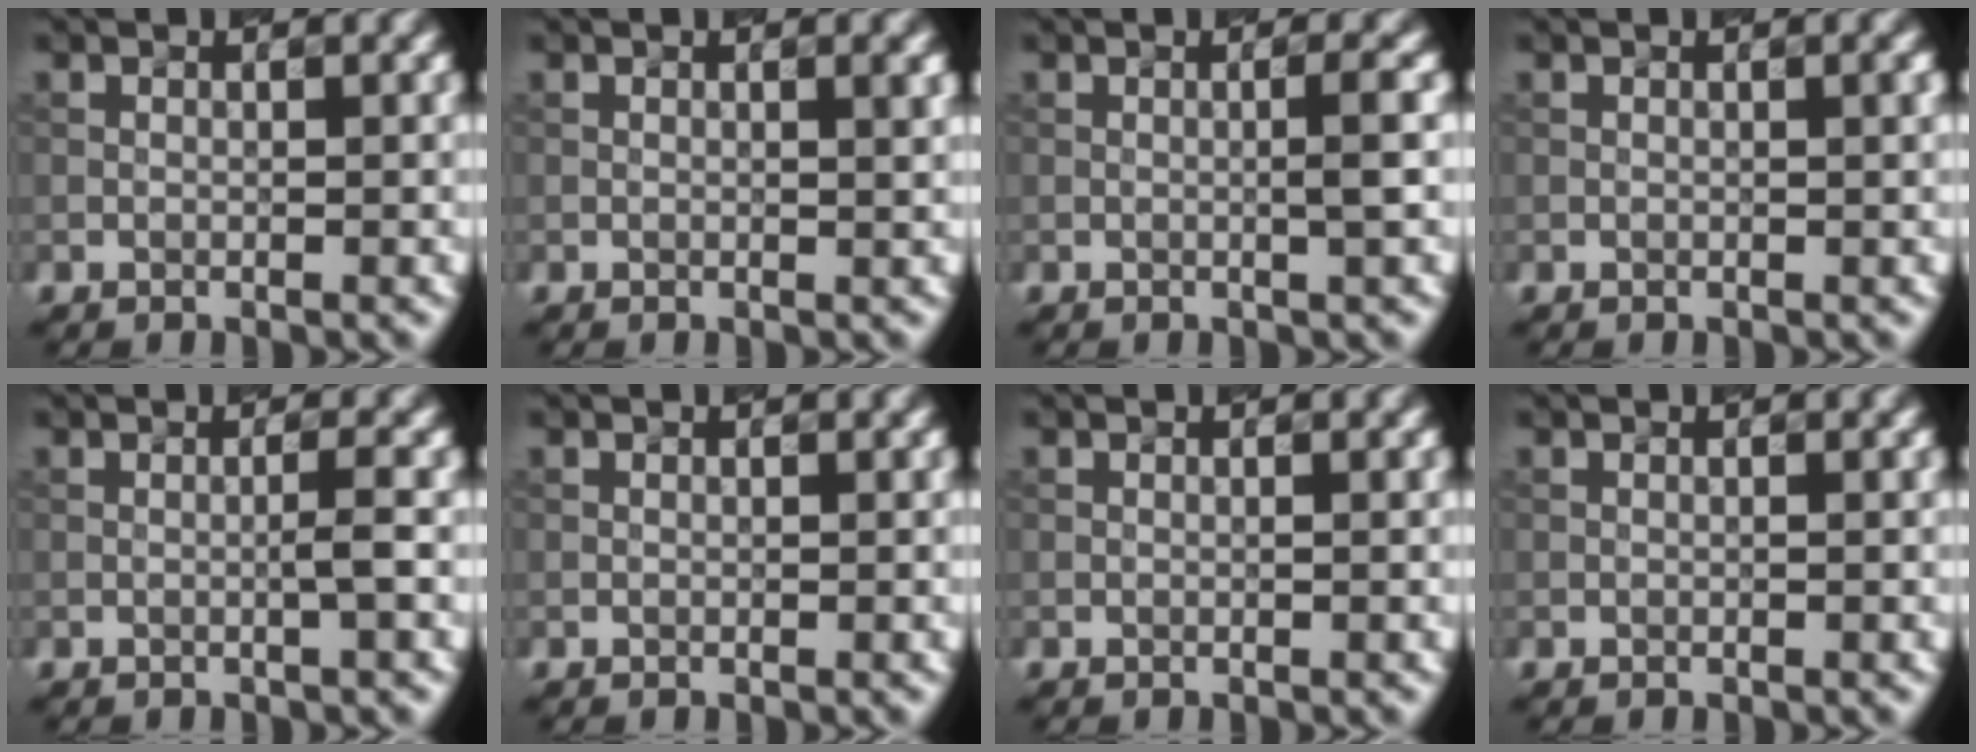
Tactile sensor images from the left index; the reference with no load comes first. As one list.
[{"total": 1.7, "force": [0.5, 0.6, 1.5], "torque": [-0.016, 0.008, -0.002]}, {"total": 1.8, "force": [-0.2, 0.2, 1.8], "torque": [-0.029, 0.006, -0.001]}, {"total": 1.1, "force": [0.2, 0.3, 1.1], "torque": [-0.014, 0.003, 0.001]}, {"total": 1.2, "force": [-0.3, 0.0, 1.1], "torque": [-0.021, 0.004, -0.001]}, {"total": 0.0}, {"total": 0.0}, {"total": 0.0}]